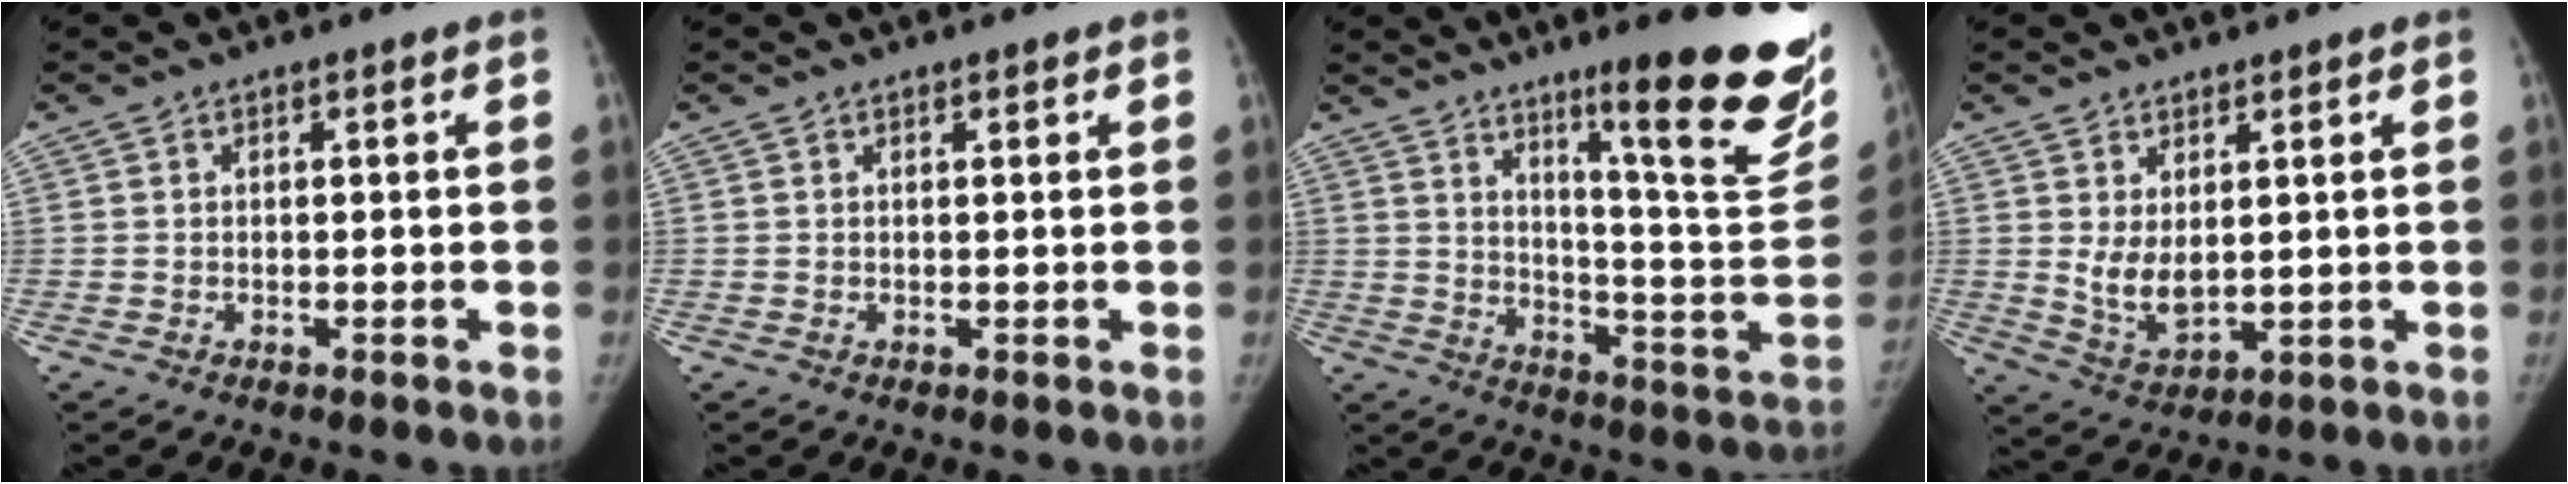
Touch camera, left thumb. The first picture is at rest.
{"total": 0.6, "force": [0.5, 0.2, 0.3], "torque": [-0.005, -0.002, 0.007]}
{"total": 24.0, "force": [15.1, 3.4, 18.3], "torque": [-0.218, -0.095, 0.225]}
{"total": 6.1, "force": [1.7, 3.4, 4.8], "torque": [-0.076, -0.024, 0.046]}